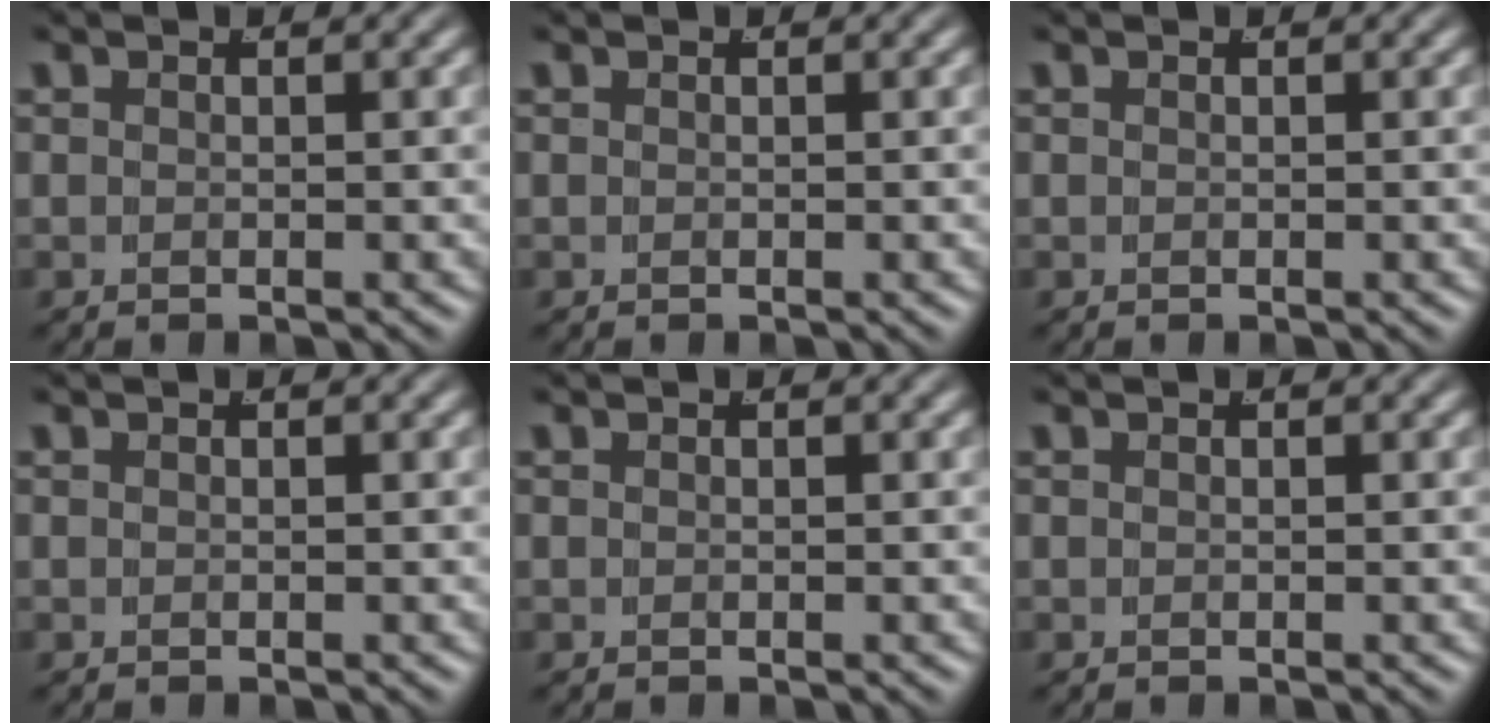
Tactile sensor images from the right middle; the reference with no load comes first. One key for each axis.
{"total": 0.0}
{"total": 0.0}
{"total": 0.0}
{"total": 0.0}
{"total": 0.0}